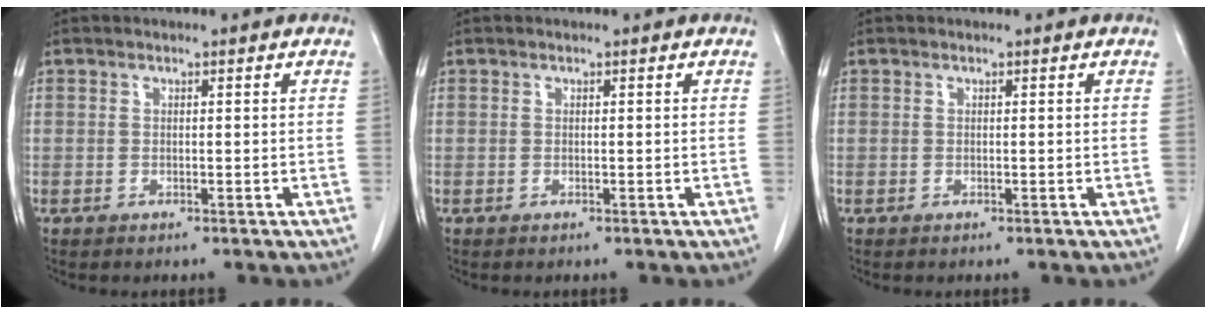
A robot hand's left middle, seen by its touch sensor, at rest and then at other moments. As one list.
[{"total": 0.0}, {"total": 0.0}]